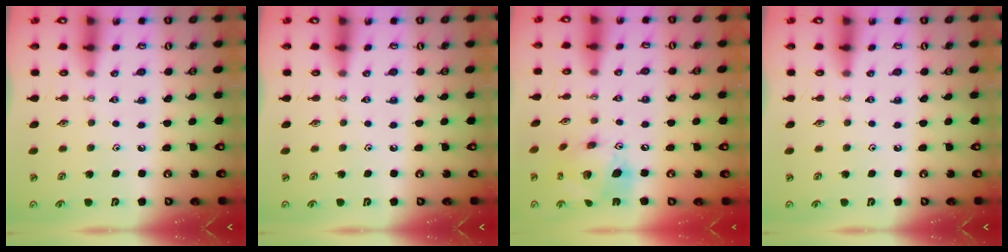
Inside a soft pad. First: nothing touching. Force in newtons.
{"total": 0.0}
{"total": 15.3, "press": 15.3, "slide": 1.5}
{"total": 0.0}